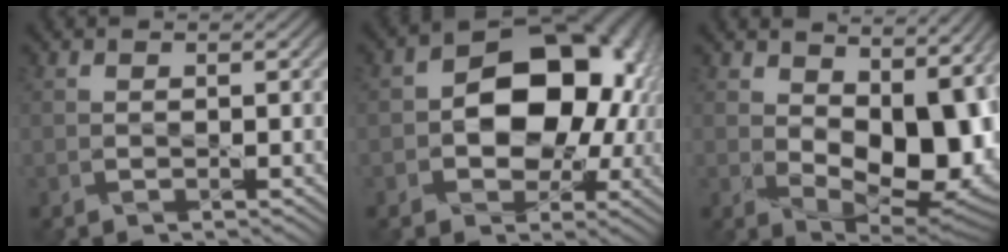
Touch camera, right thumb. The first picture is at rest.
{"total": 13.7, "force": [0.4, 9.7, 9.7], "torque": [-0.127, 0.005, 0.005]}
{"total": 15.4, "force": [2.3, 9.0, 12.3], "torque": [-0.168, -0.020, 0.063]}